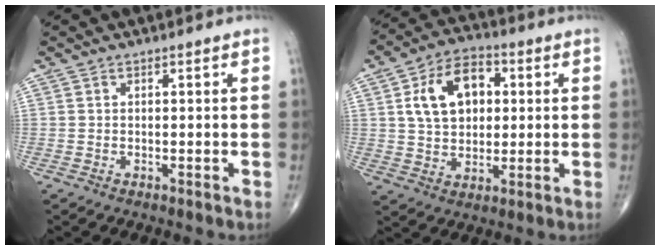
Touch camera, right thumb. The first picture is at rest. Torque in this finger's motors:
{"motor_torque": [-0.09, 0.47, 0.28, -0.05, 0.10]}